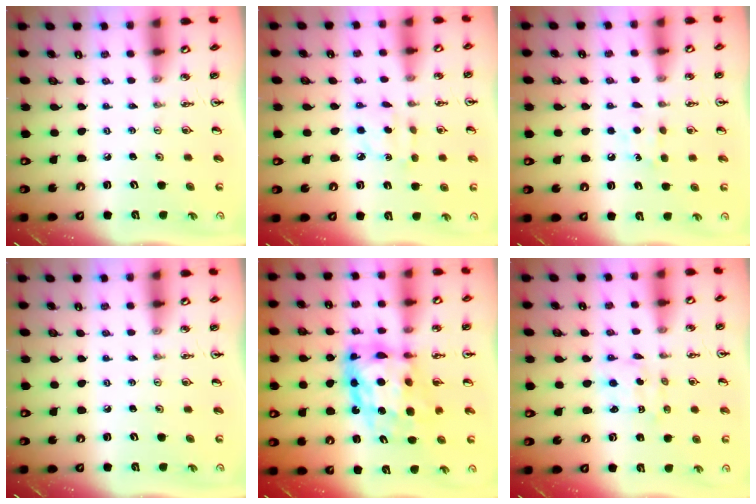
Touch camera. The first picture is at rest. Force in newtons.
{"total": 2.9, "press": 2.8, "slide": 0.5}
{"total": 5.6, "press": 5.6, "slide": 0.7}
{"total": 0.0}
{"total": 13.6, "press": 13.5, "slide": 1.0}
{"total": 1.9, "press": 1.9, "slide": 0.4}